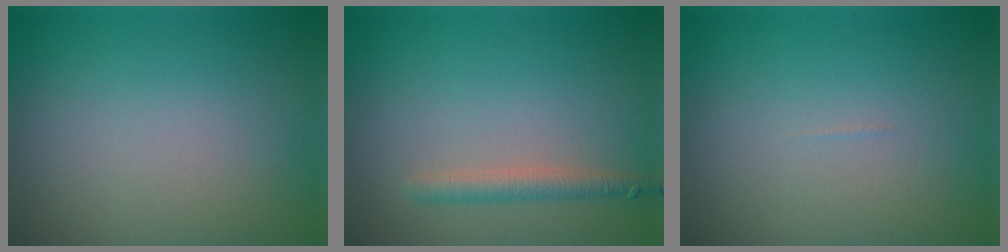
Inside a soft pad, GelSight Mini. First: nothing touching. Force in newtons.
{"total": 1.8, "press": 1.8, "slide": 0.1}
{"total": 0.0}